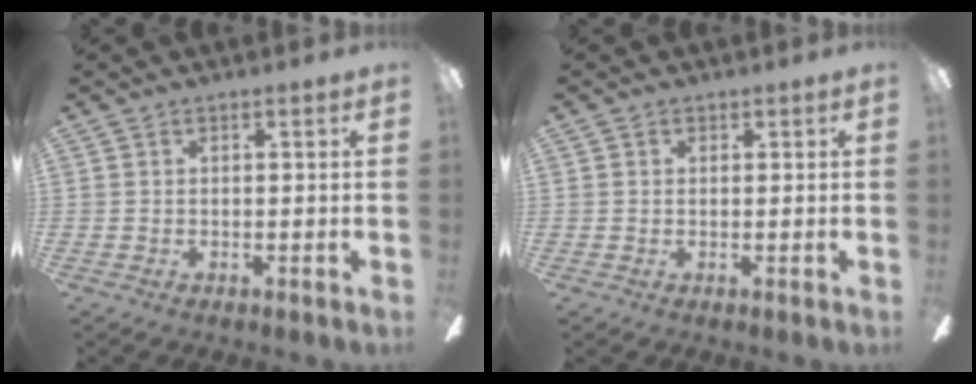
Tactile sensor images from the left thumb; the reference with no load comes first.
{"total": 0.7, "force": [0.3, 0.6, 0.1], "torque": [-0.001, 0.003, 0.005]}